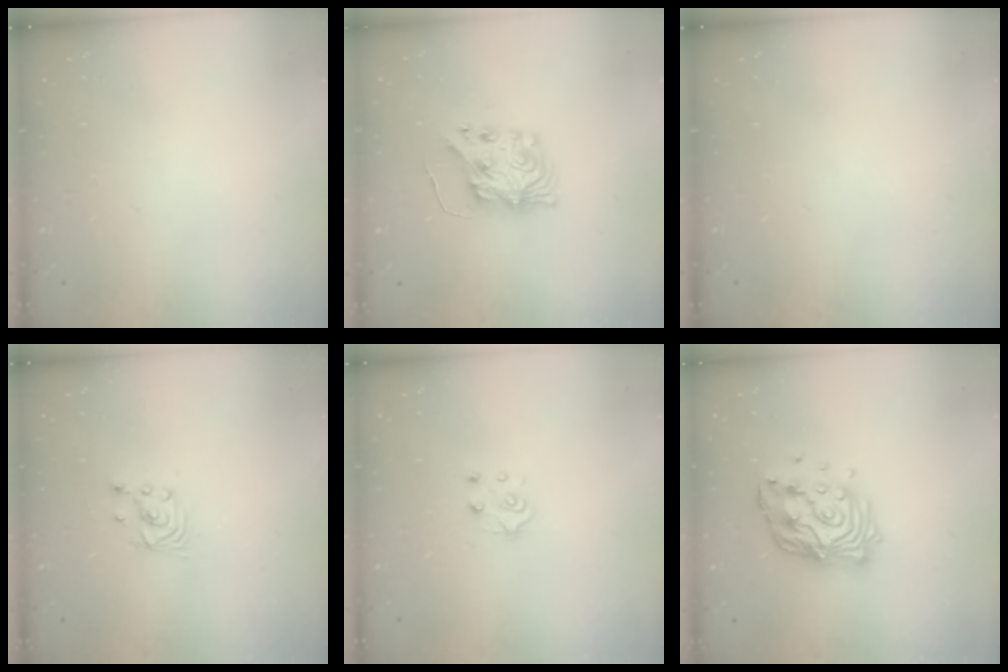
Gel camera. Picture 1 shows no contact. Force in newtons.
{"total": 8.7, "press": 8.6, "slide": 0.4}
{"total": 0.0}
{"total": 2.2, "press": 2.2, "slide": 0.3}
{"total": 4.3, "press": 4.3, "slide": 0.5}
{"total": 13.7, "press": 13.6, "slide": 1.4}